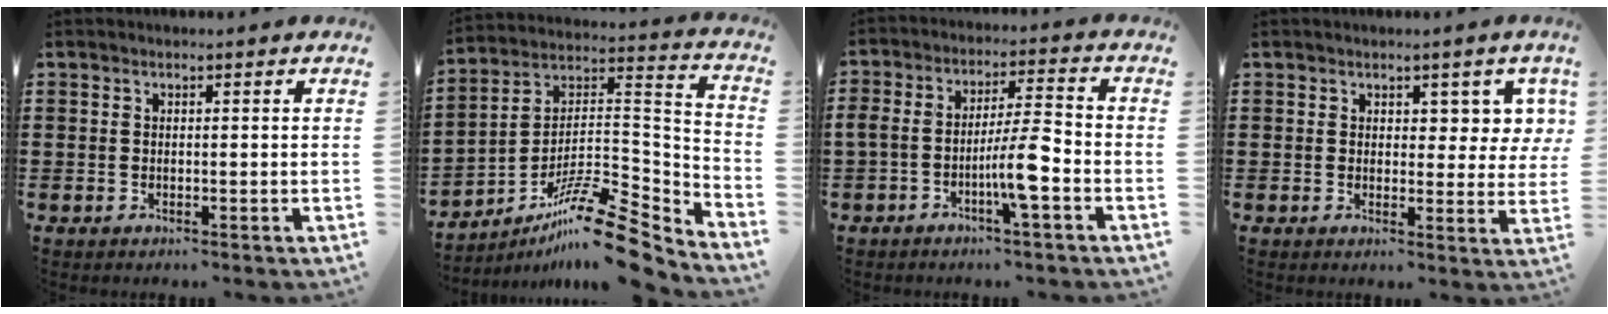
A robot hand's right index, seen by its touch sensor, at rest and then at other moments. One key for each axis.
{"total": 14.0, "fx": -10.7, "fy": 2.3, "fz": 8.8, "tx": -0.139, "ty": 0.031, "tz": -0.198}
{"total": 7.7, "fx": -3.1, "fy": 1.2, "fz": 7.0, "tx": -0.130, "ty": 0.002, "tz": -0.060}
{"total": 3.7, "fx": 2.0, "fy": 2.5, "fz": 1.7, "tx": -0.023, "ty": -0.001, "tz": 0.030}